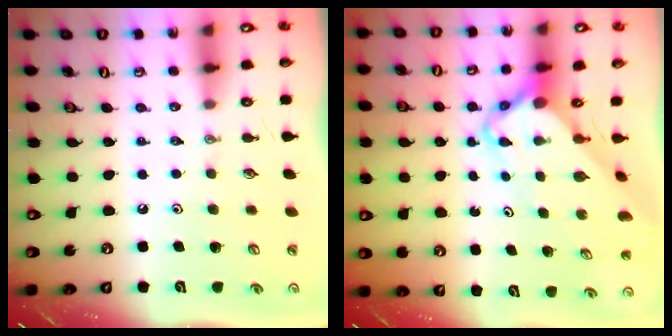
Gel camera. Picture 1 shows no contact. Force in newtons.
{"total": 5.9, "press": 5.9, "slide": 0.4}